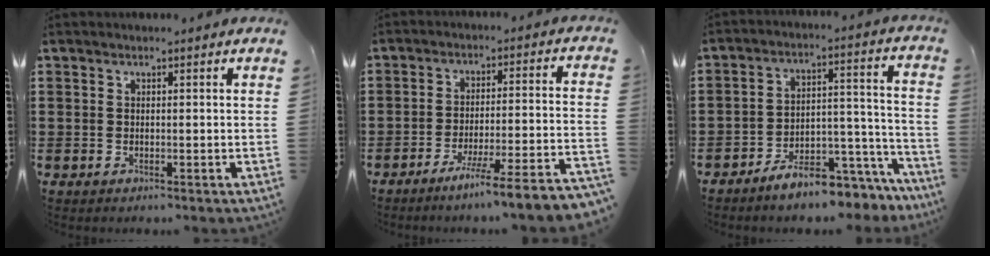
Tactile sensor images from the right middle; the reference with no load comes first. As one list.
[{"total": 6.6, "force": [-5.5, -1.5, 3.2], "torque": [-0.049, -0.025, -0.108]}, {"total": 7.2, "force": [-6.7, 1.0, 2.5], "torque": [-0.035, 0.011, -0.122]}]